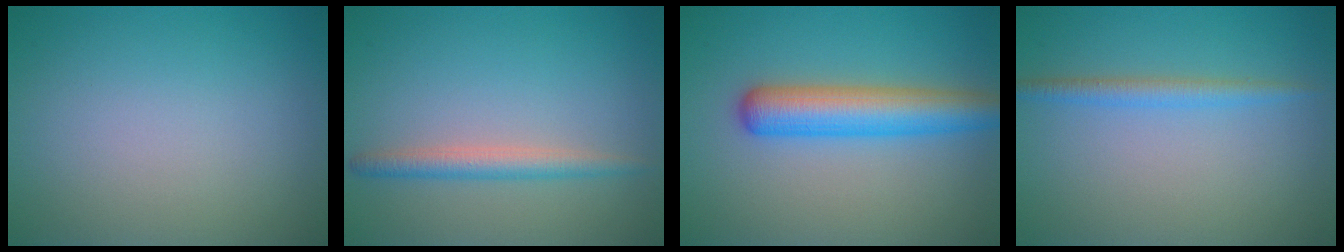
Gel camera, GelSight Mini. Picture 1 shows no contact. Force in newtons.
{"total": 2.3, "press": 2.3, "slide": 0.1}
{"total": 5.5, "press": 5.5, "slide": 0.3}
{"total": 1.9, "press": 1.9, "slide": 0.0}